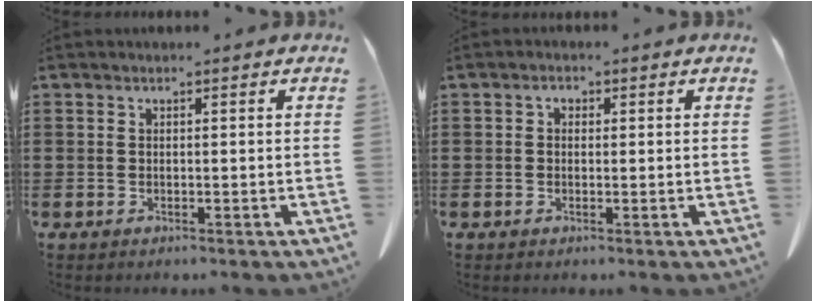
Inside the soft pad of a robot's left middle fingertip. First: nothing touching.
{"total": 1.1, "force": [0.1, 0.8, 0.7], "torque": [-0.017, 0.006, 0.000]}